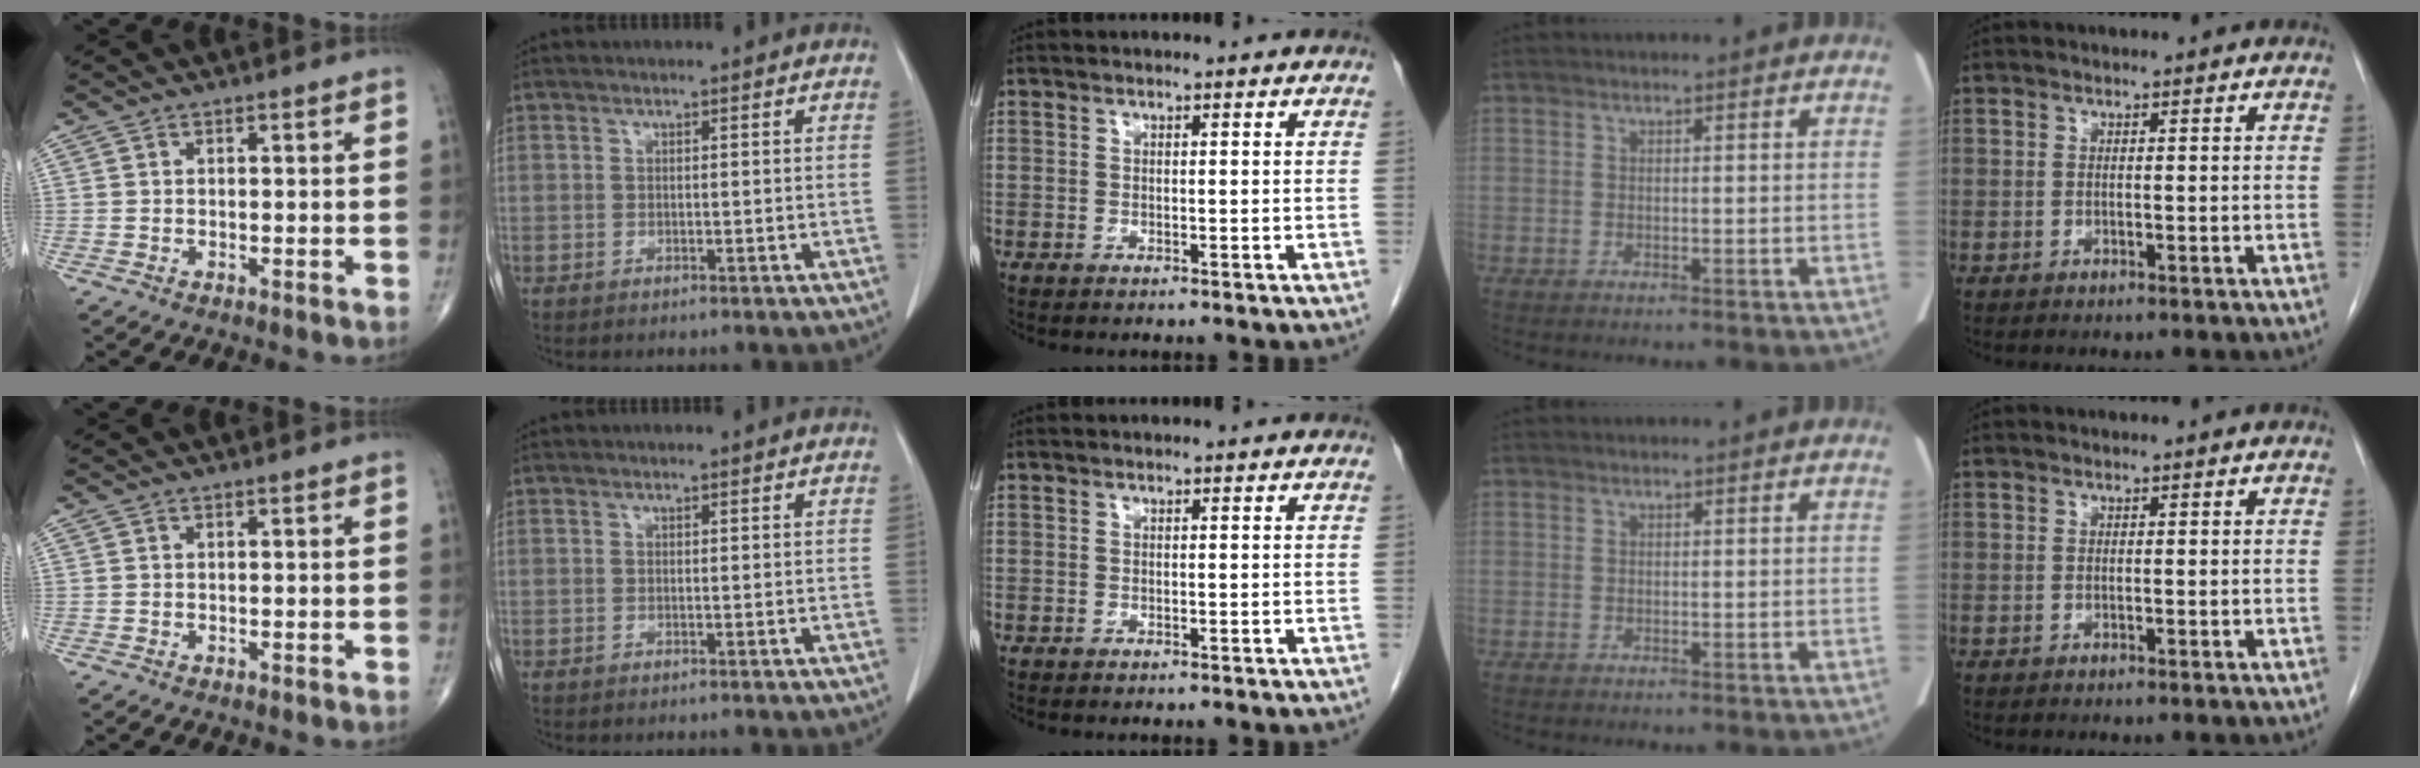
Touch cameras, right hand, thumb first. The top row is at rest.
{}